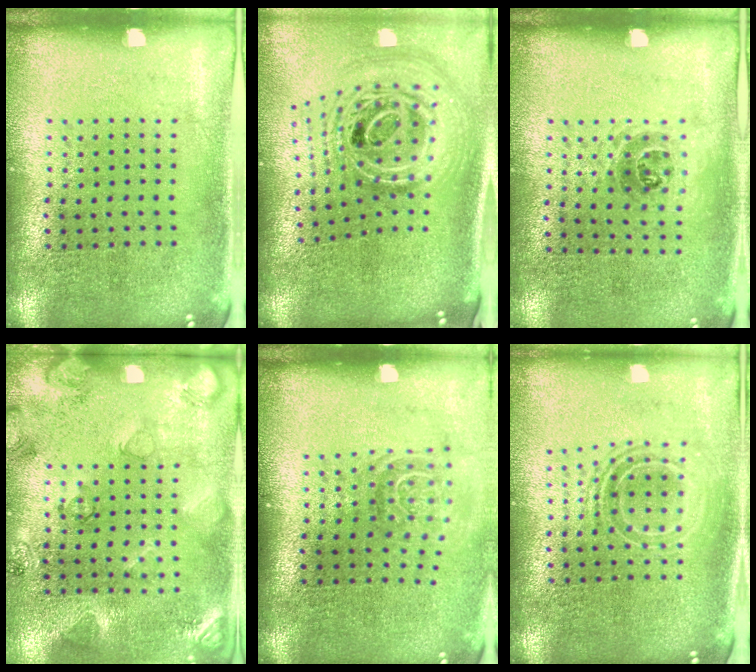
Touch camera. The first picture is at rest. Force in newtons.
{"total": 3.0, "press": 2.0, "slide": 2.2}
{"total": 1.0, "press": 0.7, "slide": 0.7}
{"total": 2.2, "press": 1.9, "slide": 1.1}
{"total": 1.6, "press": 1.1, "slide": 1.1}
{"total": 1.8, "press": 1.3, "slide": 1.1}